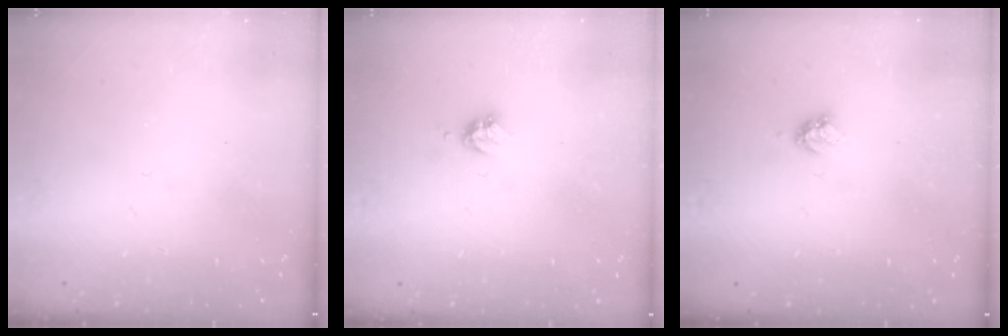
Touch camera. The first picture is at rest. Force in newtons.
{"total": 3.2, "press": 3.2, "slide": 0.3}
{"total": 3.1, "press": 3.1, "slide": 0.3}